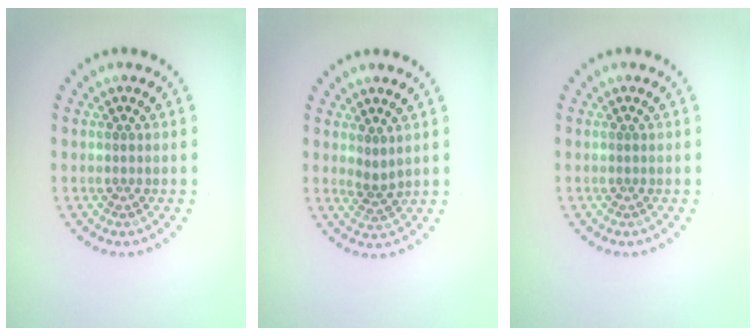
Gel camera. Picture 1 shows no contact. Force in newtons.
{"total": 1.6, "press": 1.1, "slide": 1.2}
{"total": 0.0}